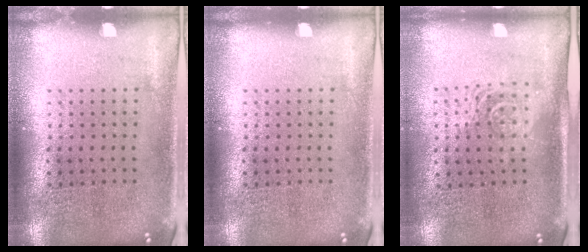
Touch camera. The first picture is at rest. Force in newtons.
{"total": 0.0}
{"total": 1.5, "press": 1.2, "slide": 0.9}